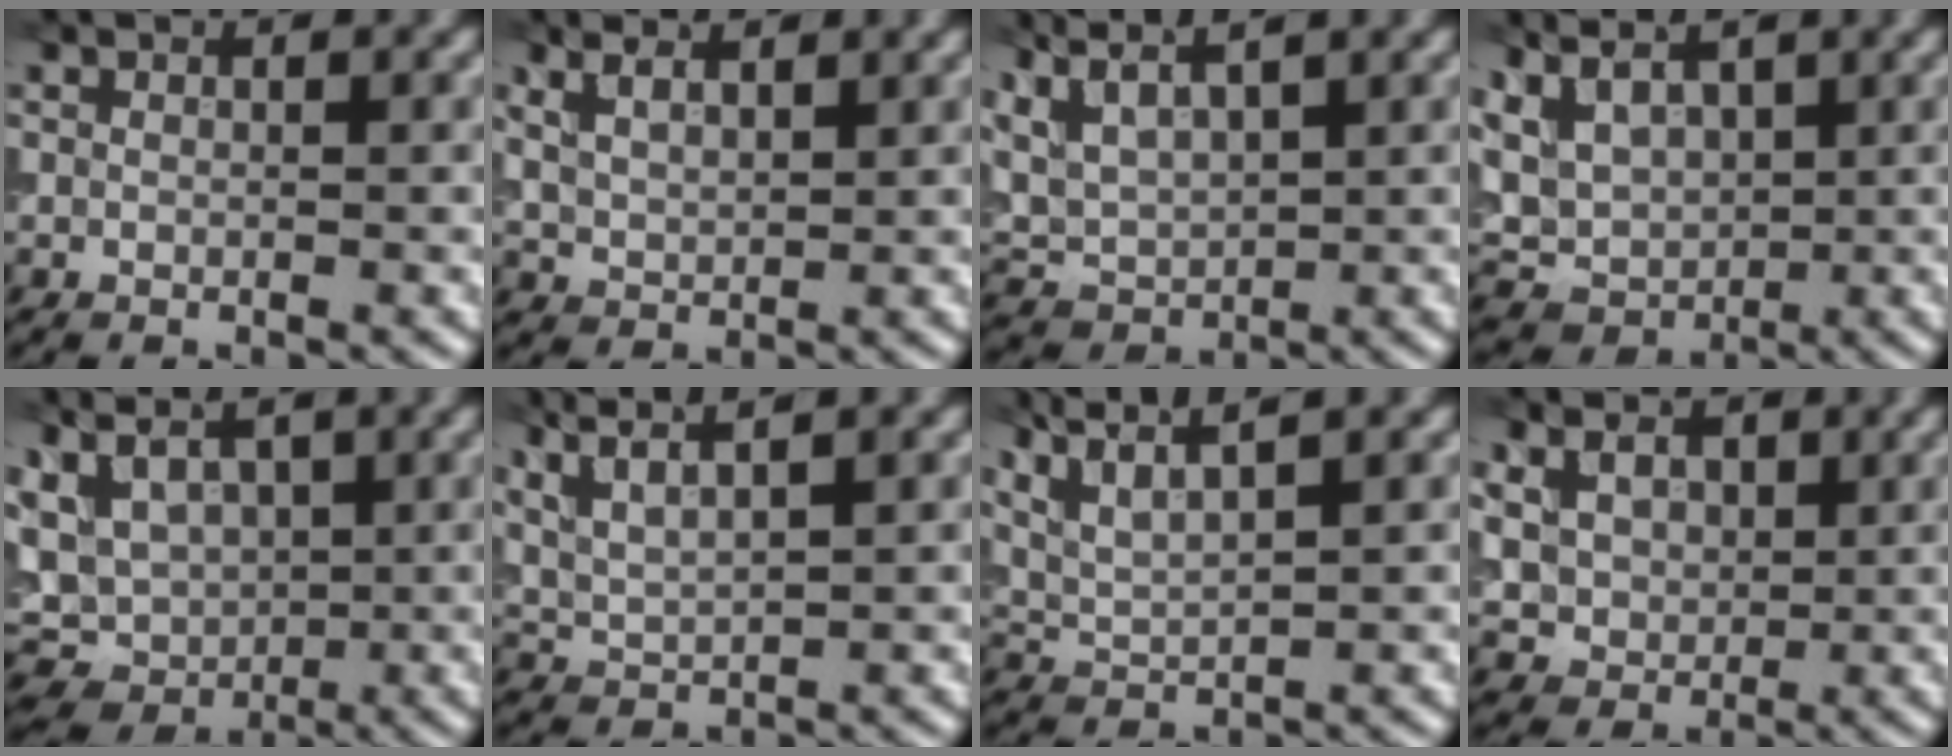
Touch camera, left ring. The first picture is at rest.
{"total": 3.6, "force": [2.5, 1.7, 2.1], "torque": [-0.043, 0.016, 0.039]}
{"total": 4.6, "force": [3.4, 1.6, 2.6], "torque": [-0.069, 0.011, 0.069]}
{"total": 5.3, "force": [2.5, 3.4, 3.2], "torque": [-0.075, 0.005, 0.041]}
{"total": 7.9, "force": [1.7, 5.7, 5.1], "torque": [-0.097, 0.008, 0.045]}
{"total": 5.4, "force": [3.9, 1.4, 3.5], "torque": [-0.077, 0.025, 0.059]}
{"total": 7.0, "force": [5.1, 1.8, 4.4], "torque": [-0.090, 0.031, 0.069]}
{"total": 4.1, "force": [1.6, 3.4, 1.6], "torque": [-0.061, -0.010, 0.031]}